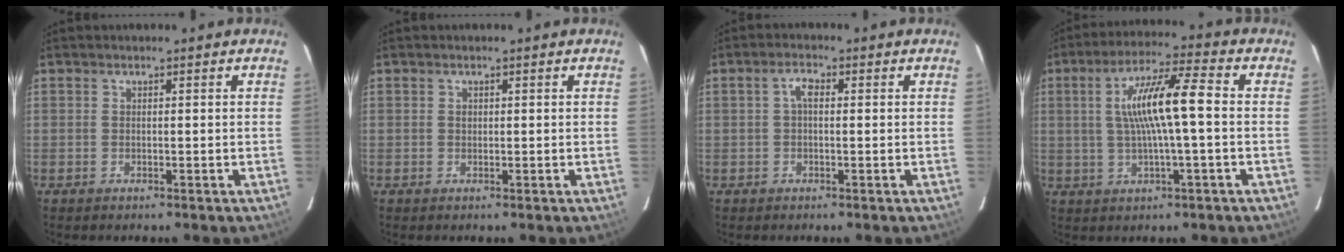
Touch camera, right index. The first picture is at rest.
{"total": 0.6, "force": [0.1, 0.6, 0.2], "torque": [-0.001, 0.002, 0.002]}
{"total": 2.4, "force": [0.2, 1.2, 2.1], "torque": [-0.043, 0.011, 0.004]}
{"total": 10.9, "force": [0.4, 0.9, 10.9], "torque": [-0.196, 0.015, 0.009]}